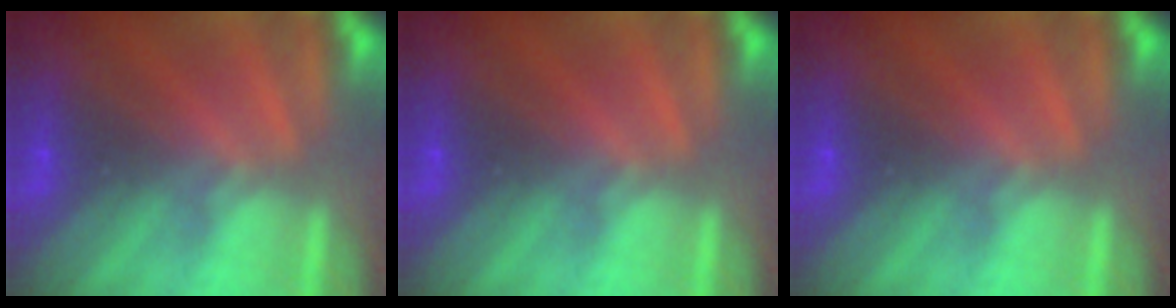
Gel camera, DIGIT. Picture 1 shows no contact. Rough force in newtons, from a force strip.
{"total": 0.0}
{"total": 0.0}